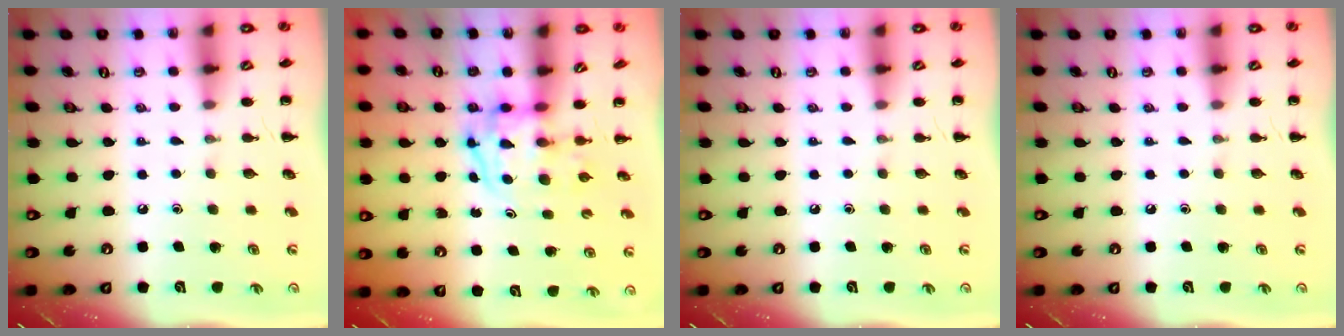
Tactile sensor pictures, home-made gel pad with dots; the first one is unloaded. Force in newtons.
{"total": 3.9, "press": 3.8, "slide": 0.6}
{"total": 0.0}
{"total": 0.0}